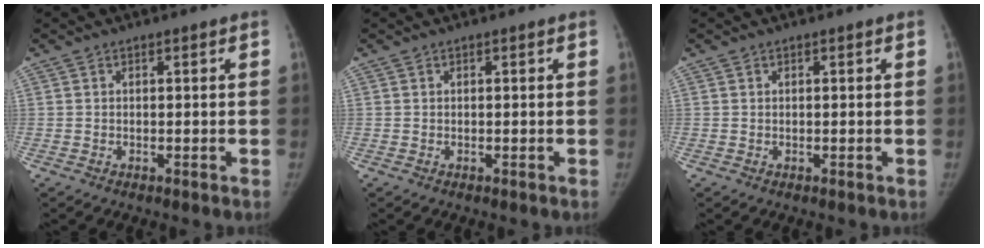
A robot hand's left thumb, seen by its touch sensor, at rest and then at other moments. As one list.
[{"total": 0.0}, {"total": 0.0}]